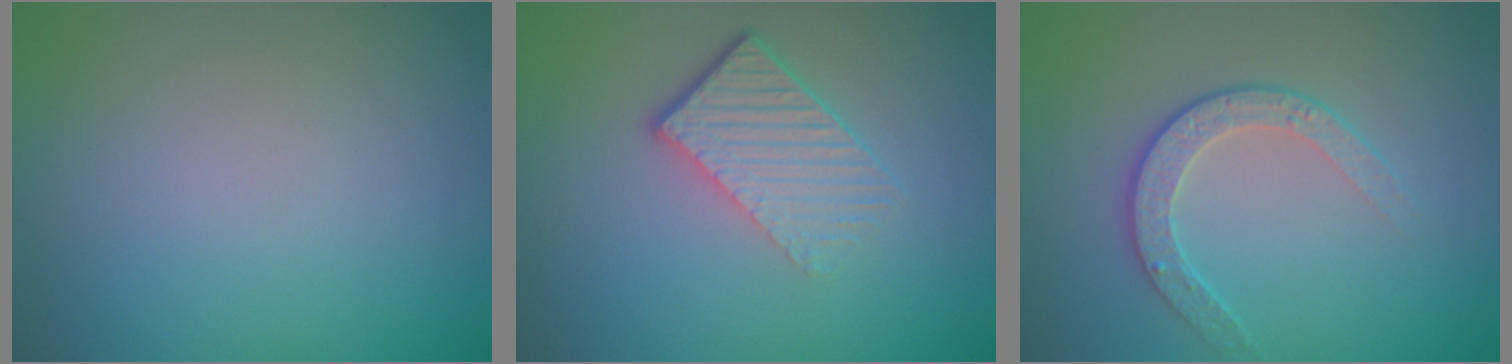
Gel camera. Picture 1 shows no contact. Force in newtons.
{"total": 4.4, "press": 2.8, "slide": 3.3}
{"total": 2.6, "press": 2.0, "slide": 1.7}